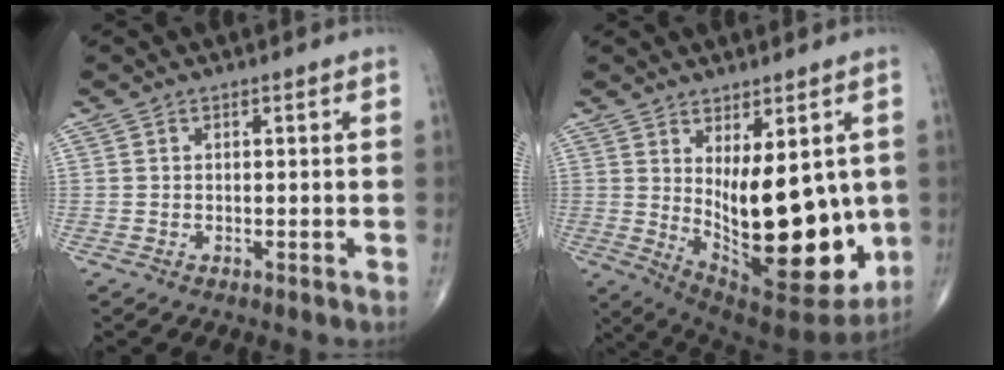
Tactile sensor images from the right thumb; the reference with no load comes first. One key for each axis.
{"total": 20.0, "fx": 0.1, "fy": 8.5, "fz": 18.2, "tx": -0.247, "ty": -0.046, "tz": 0.028}